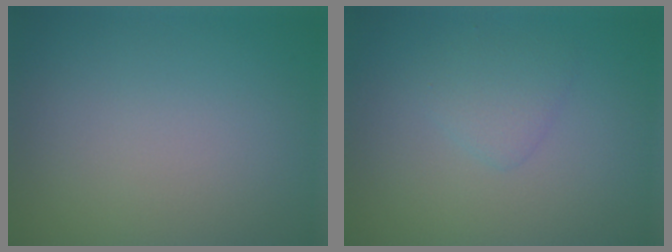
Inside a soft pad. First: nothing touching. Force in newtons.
{"total": 1.6, "press": 1.6, "slide": 0.2}